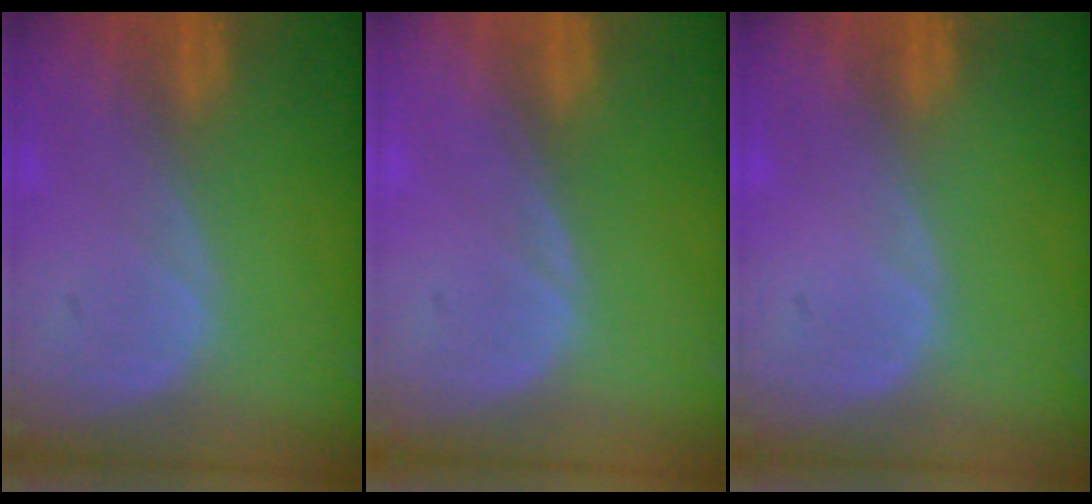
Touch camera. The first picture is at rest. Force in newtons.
{"total": 0.0}
{"total": 0.0}